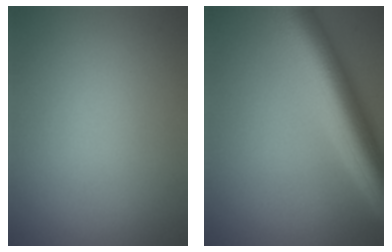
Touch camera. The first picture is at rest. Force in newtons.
{"total": 9.2, "press": 9.2, "slide": 0.2}